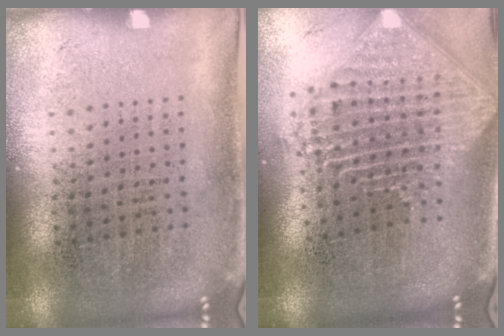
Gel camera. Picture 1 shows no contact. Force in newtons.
{"total": 2.4, "press": 1.9, "slide": 1.5}